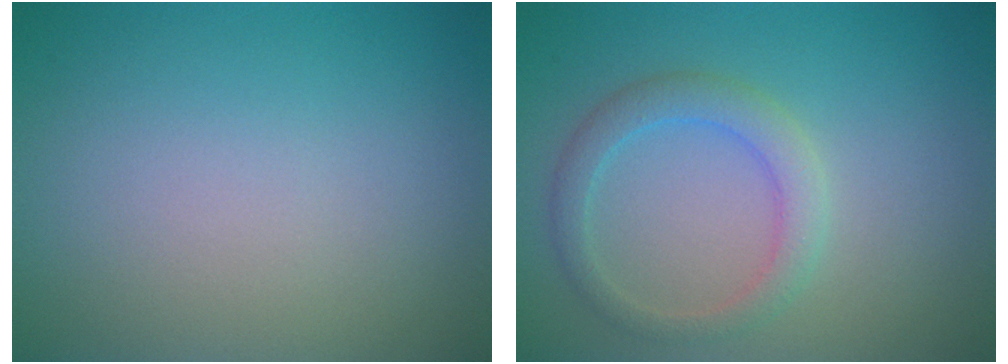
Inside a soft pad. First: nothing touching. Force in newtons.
{"total": 2.7, "press": 2.7, "slide": 0.0}